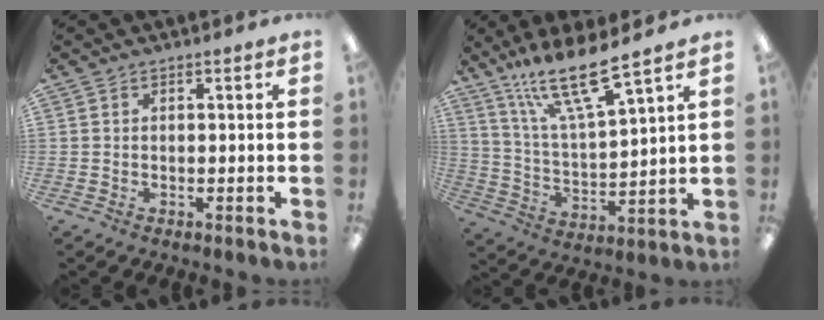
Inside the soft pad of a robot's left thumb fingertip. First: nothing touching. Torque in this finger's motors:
{"motor_torque": [1.61, 0.41, 1.30, -1.23, 0.11]}